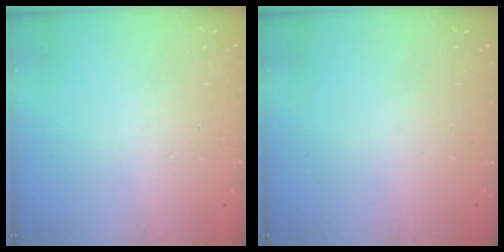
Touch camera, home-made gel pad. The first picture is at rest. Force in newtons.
{"total": 0.0}